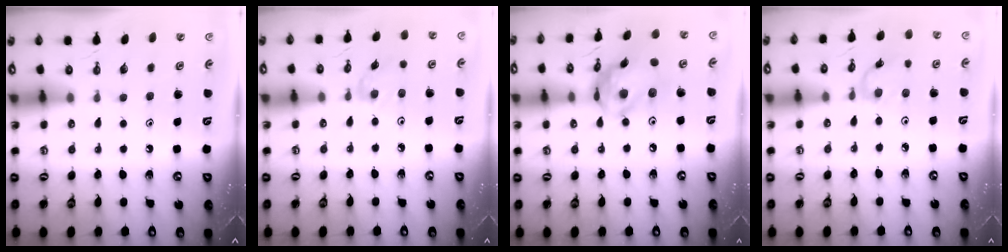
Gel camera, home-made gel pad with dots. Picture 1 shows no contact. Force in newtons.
{"total": 3.2, "press": 3.1, "slide": 0.5}
{"total": 16.4, "press": 16.3, "slide": 1.7}
{"total": 2.6, "press": 2.6, "slide": 0.3}